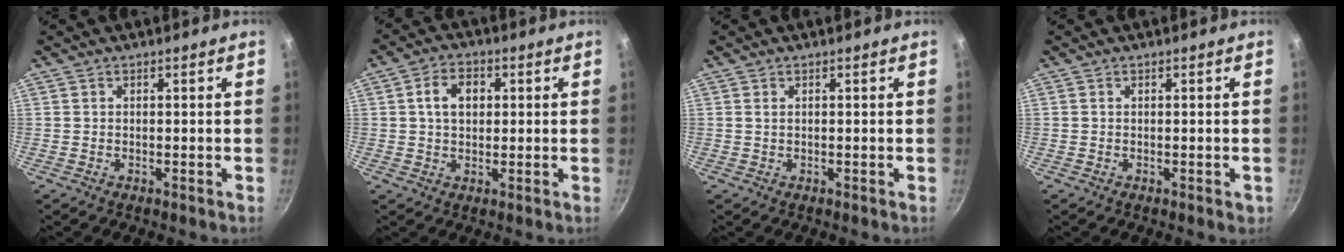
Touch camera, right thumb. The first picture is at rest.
{"total": 6.5, "force": [1.3, 4.6, 4.3], "torque": [-0.054, 0.009, 0.018]}
{"total": 0.6, "force": [0.3, 0.3, 0.5], "torque": [-0.010, 0.001, 0.006]}
{"total": 0.9, "force": [-0.1, 0.5, 0.8], "torque": [-0.006, 0.000, 0.000]}